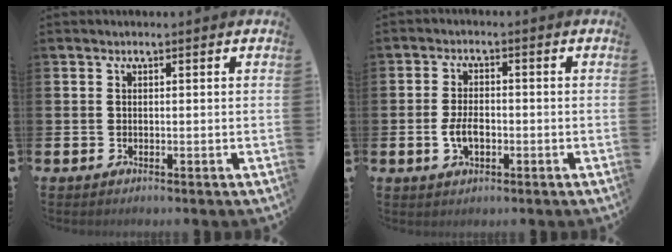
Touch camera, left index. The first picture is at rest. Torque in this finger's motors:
{"motor_torque": [1.02, 0.35, 0.11, 0.13]}